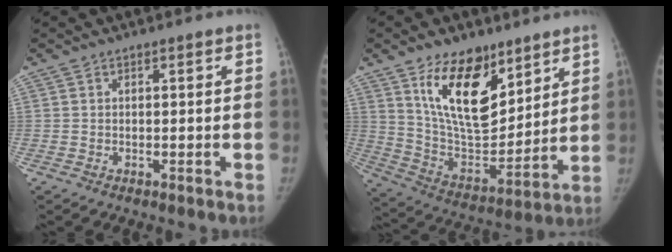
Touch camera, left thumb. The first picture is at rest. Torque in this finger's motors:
{"motor_torque": [0.58, 0.45, 1.77, -1.00, 0.45]}